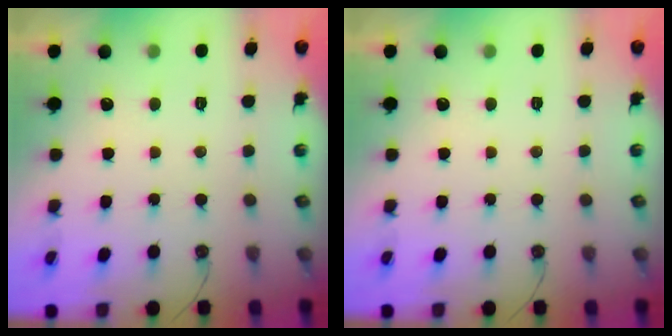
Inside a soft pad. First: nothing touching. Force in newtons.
{"total": 0.0}